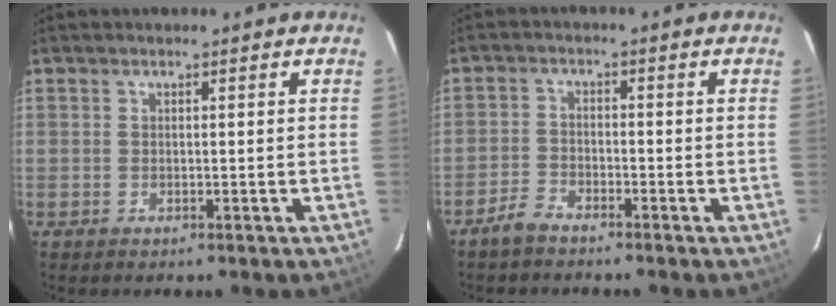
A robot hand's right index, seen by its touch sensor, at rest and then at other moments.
{"total": 3.5, "force": [-3.1, 1.2, 1.1], "torque": [-0.037, 0.006, -0.062]}